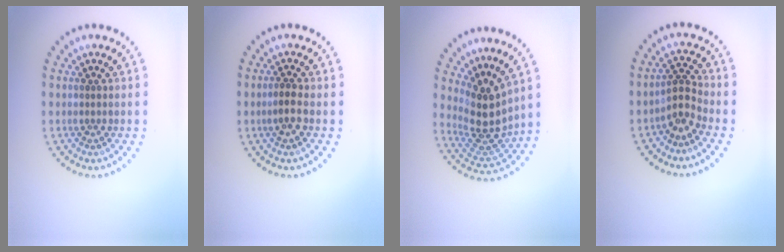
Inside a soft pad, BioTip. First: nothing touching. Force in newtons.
{"total": 1.9, "press": 1.8, "slide": 0.7}
{"total": 4.2, "press": 3.1, "slide": 2.7}
{"total": 2.4, "press": 1.6, "slide": 1.8}